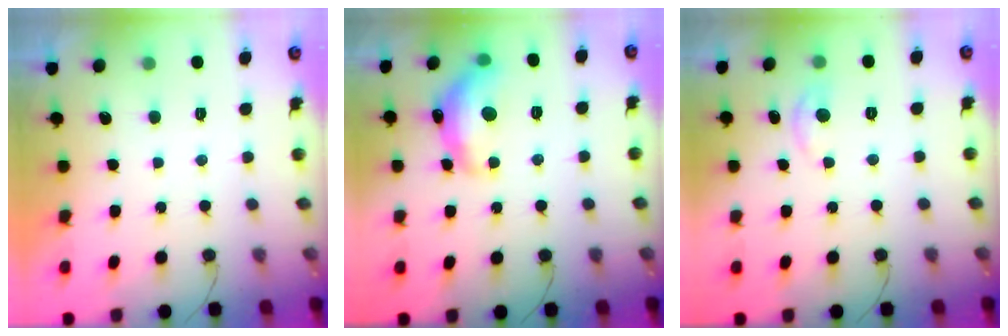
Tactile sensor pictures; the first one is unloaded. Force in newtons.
{"total": 16.3, "press": 16.3, "slide": 1.0}
{"total": 4.4, "press": 4.4, "slide": 0.7}